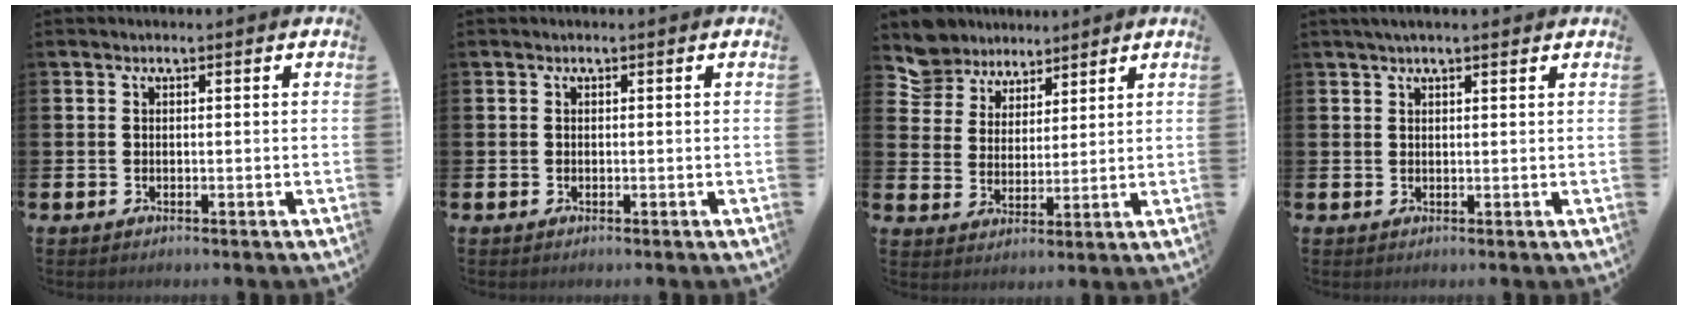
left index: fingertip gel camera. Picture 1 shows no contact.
{"total": 0.0}
{"total": 6.5, "force": [6.0, 2.4, -0.8], "torque": [-0.024, -0.035, 0.111]}
{"total": 2.0, "force": [1.6, 0.5, 1.1], "torque": [-0.011, 0.002, 0.026]}